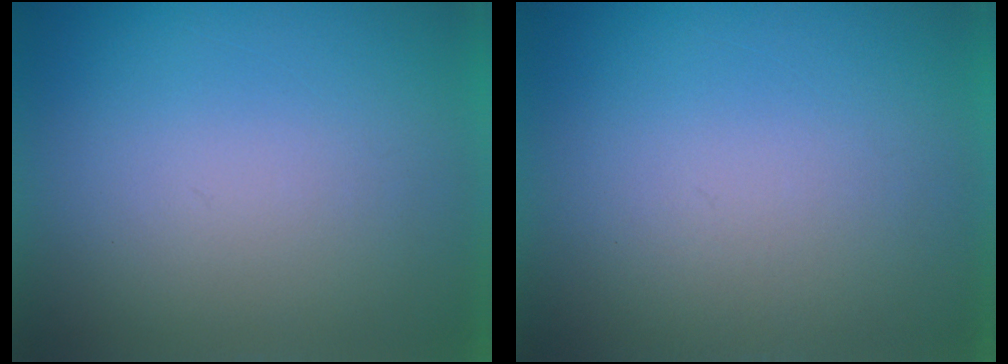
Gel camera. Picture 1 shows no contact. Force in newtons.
{"total": 1.2}